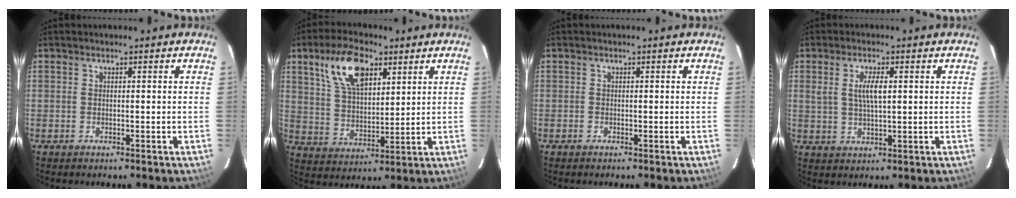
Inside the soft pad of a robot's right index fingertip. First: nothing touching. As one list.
[{"total": 12.5, "force": [6.5, 6.0, 8.9], "torque": [-0.166, 0.020, 0.126]}, {"total": 0.0}, {"total": 4.9, "force": [1.1, 1.5, 4.5], "torque": [-0.085, 0.000, 0.025]}]